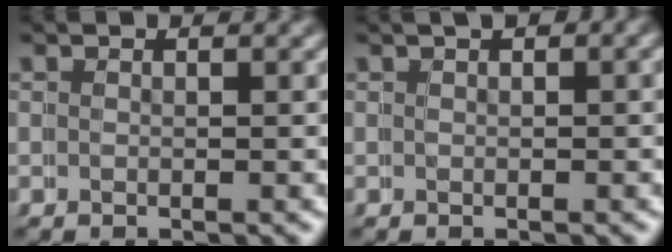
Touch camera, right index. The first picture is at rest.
{"total": 0.7, "force": [0.3, 0.4, 0.5], "torque": [0.000, 0.007, 0.001]}